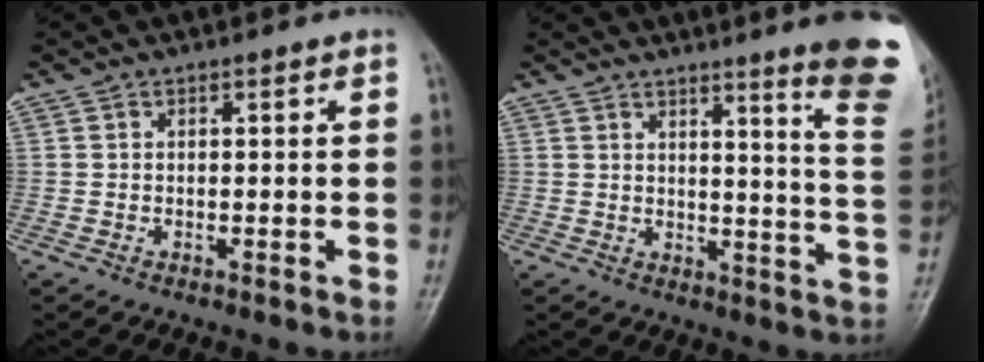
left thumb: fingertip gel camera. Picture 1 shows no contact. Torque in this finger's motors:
{"motor_torque": [2.29, 1.01, 1.41, -1.35, 0.12]}